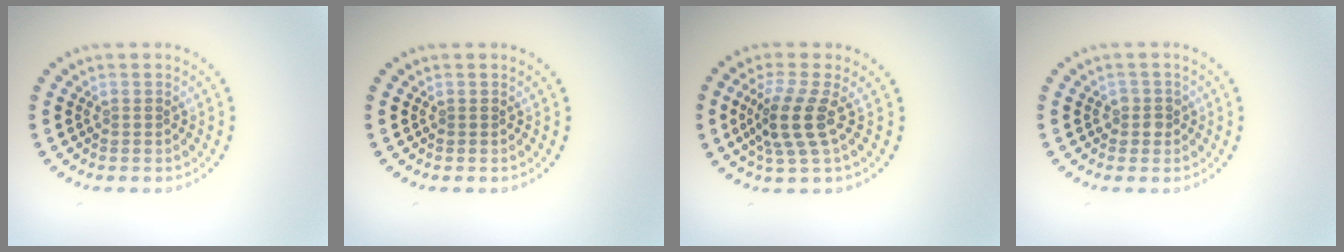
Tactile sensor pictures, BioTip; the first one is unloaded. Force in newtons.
{"total": 0.0}
{"total": 3.7, "press": 2.8, "slide": 2.4}
{"total": 1.3, "press": 1.1, "slide": 0.6}